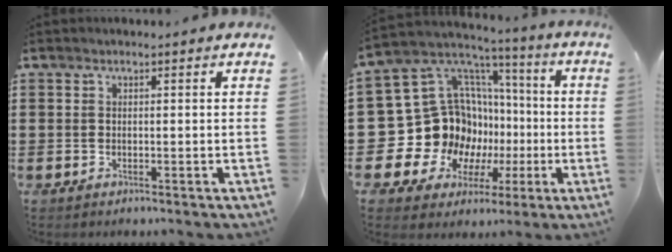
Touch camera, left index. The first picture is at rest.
{"total": 17.0, "force": [-2.0, 15.3, 7.2], "torque": [-0.182, -0.044, 0.008]}